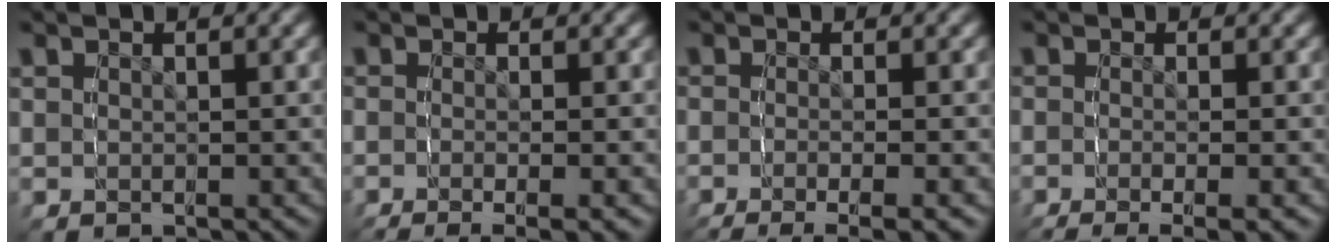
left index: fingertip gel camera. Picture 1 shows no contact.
{"total": 2.4, "force": [-2.0, -0.3, 1.4], "torque": [-0.021, 0.001, -0.038]}
{"total": 3.7, "force": [-3.1, -0.1, 2.0], "torque": [-0.029, -0.003, -0.053]}
{"total": 2.8, "force": [-2.3, -0.1, 1.6], "torque": [-0.026, -0.001, -0.042]}